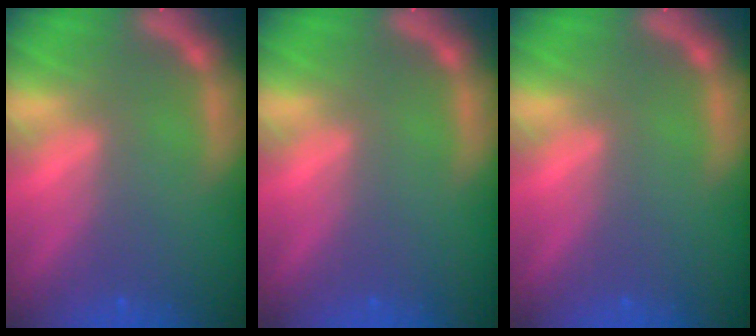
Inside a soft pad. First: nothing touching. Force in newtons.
{"total": 0.0}
{"total": 0.0}